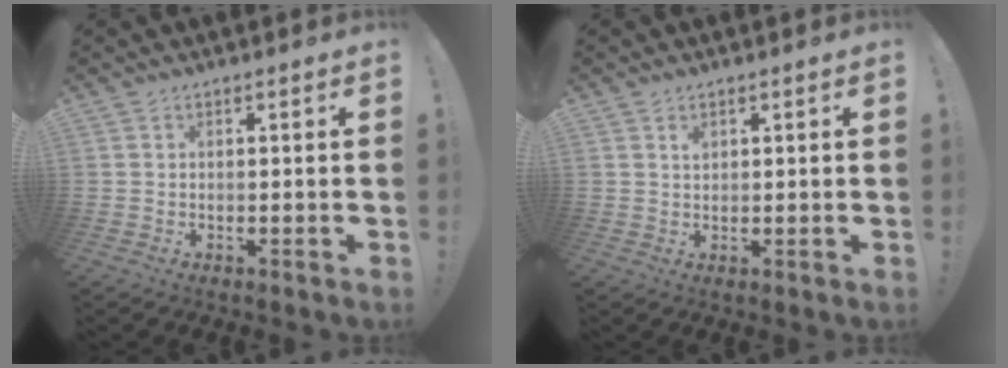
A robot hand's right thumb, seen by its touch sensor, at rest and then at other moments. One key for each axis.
{"total": 1.2, "fx": 0.8, "fy": 0.7, "fz": 0.5, "tx": 0.006, "ty": -0.007, "tz": 0.013}